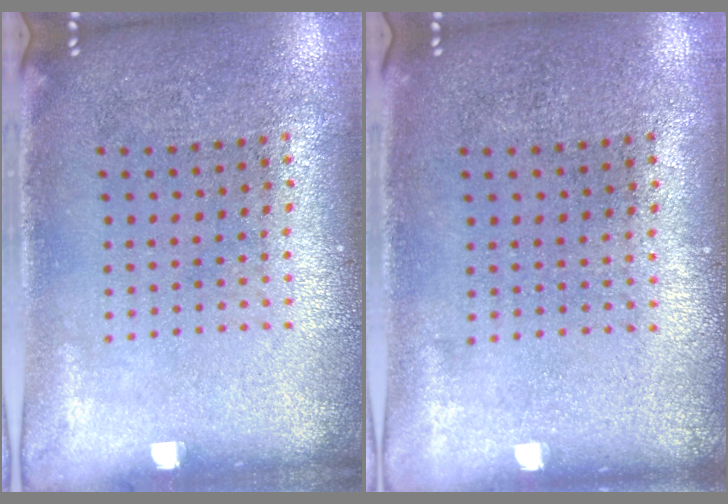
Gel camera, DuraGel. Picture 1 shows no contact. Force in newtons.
{"total": 0.0}